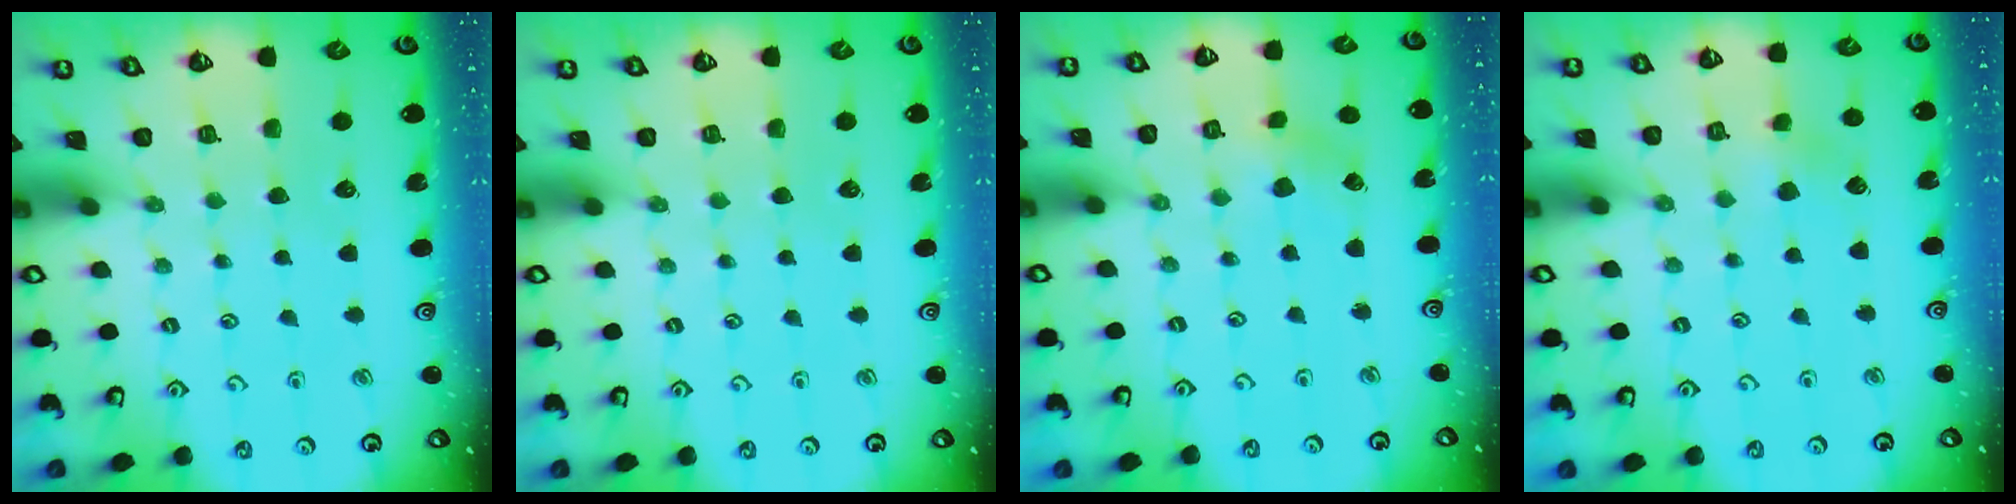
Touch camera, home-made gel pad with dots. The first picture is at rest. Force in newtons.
{"total": 0.0}
{"total": 2.7, "press": 2.6, "slide": 0.6}
{"total": 3.6, "press": 3.5, "slide": 0.9}